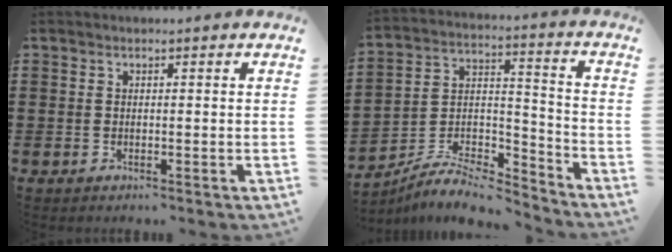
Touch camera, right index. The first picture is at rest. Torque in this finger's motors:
{"motor_torque": [0.63, -0.51, 0.00, -0.02]}